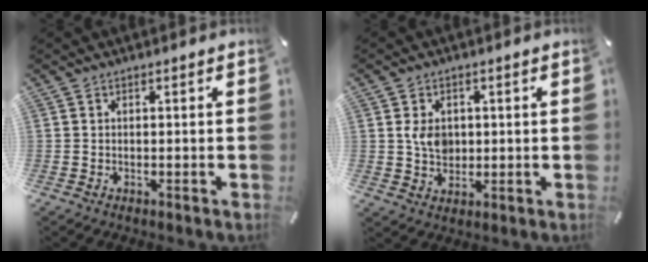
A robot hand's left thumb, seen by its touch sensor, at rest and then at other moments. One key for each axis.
{"total": 5.1, "fx": 0.7, "fy": 4.2, "fz": 2.8, "tx": -0.050, "ty": 0.000, "tz": 0.009}